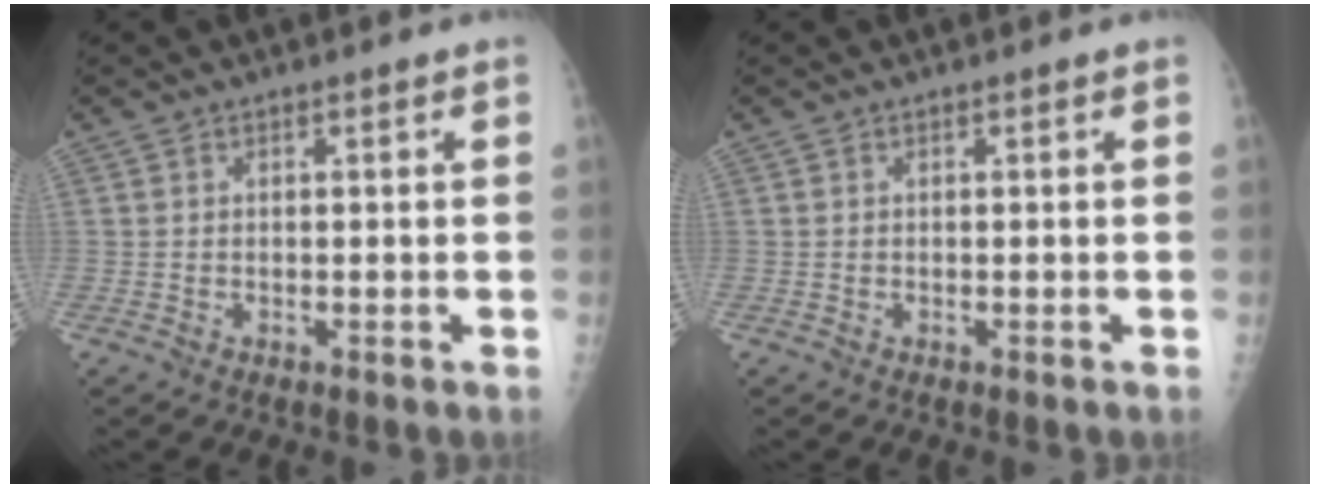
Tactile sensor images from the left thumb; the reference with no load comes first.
{"total": 0.0}